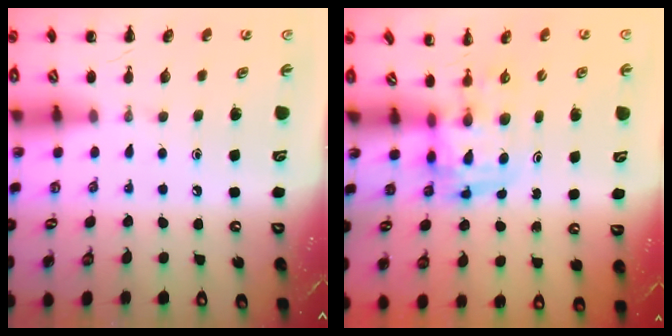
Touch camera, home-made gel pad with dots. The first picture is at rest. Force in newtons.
{"total": 3.6, "press": 3.5, "slide": 0.6}